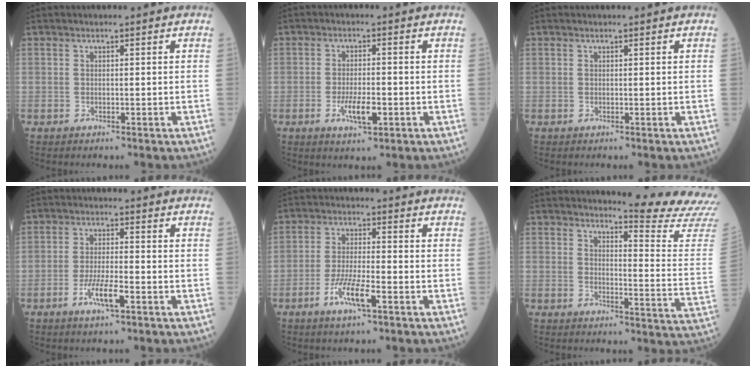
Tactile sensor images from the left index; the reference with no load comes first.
{"total": 4.5, "force": [-1.7, 1.2, 4.0], "torque": [-0.077, -0.002, -0.027]}
{"total": 0.0}
{"total": 5.0, "force": [-2.5, 0.7, 4.3], "torque": [-0.085, -0.004, -0.049]}
{"total": 6.1, "force": [-3.1, 0.8, 5.2], "torque": [-0.105, -0.006, -0.061]}
{"total": 12.5, "force": [12.2, -2.7, 1.0], "torque": [-0.014, -0.134, 0.130]}